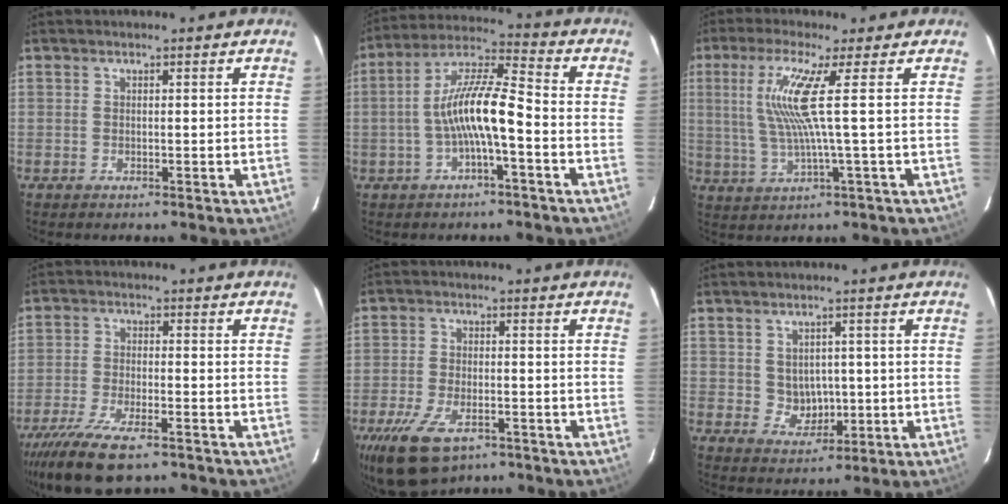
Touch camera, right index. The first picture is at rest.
{"total": 10.7, "force": [-2.7, 1.8, 10.2], "torque": [-0.205, 0.018, -0.050]}
{"total": 8.6, "force": [1.7, -1.6, 8.3], "torque": [-0.164, -0.006, 0.045]}
{"total": 13.1, "force": [-9.6, 3.8, 8.0], "torque": [-0.186, -0.040, -0.175]}
{"total": 12.8, "force": [-7.9, 6.2, 8.0], "torque": [-0.190, -0.031, -0.137]}
{"total": 4.7, "force": [0.1, 4.4, 1.7], "torque": [-0.033, 0.007, 0.016]}